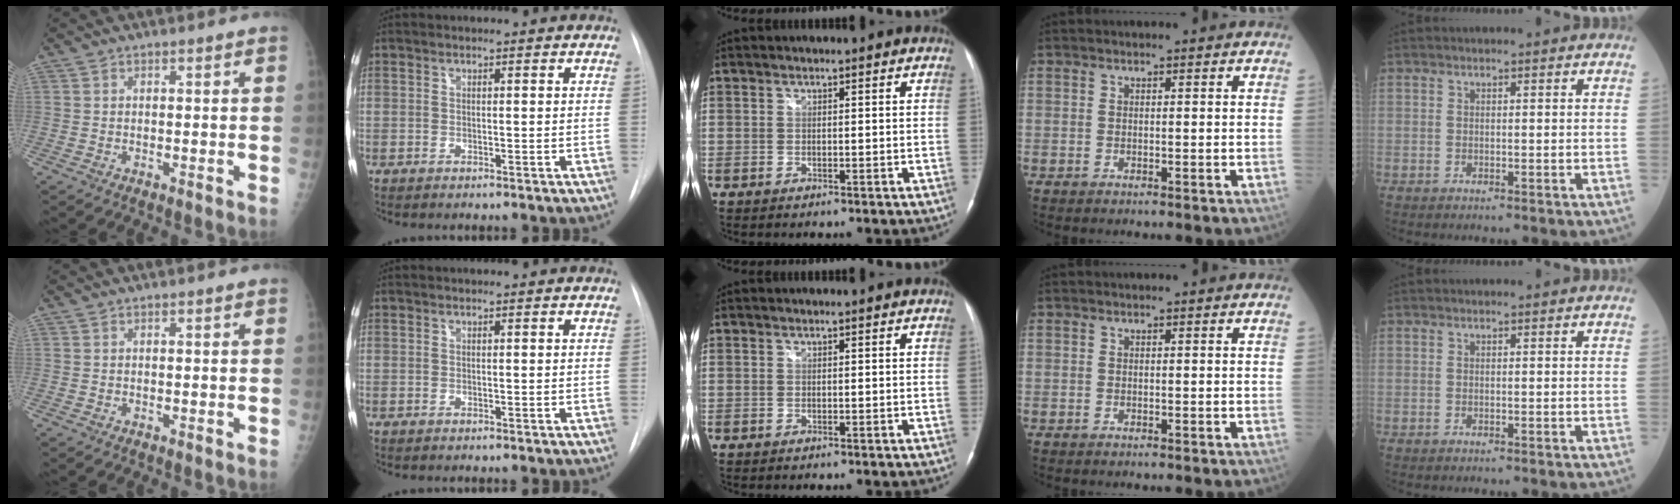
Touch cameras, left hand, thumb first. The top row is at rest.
{}